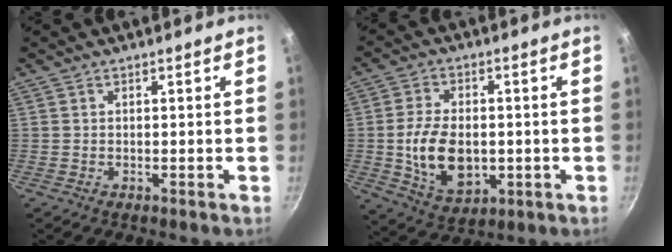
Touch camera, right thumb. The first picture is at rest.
{"total": 12.8, "force": [-1.1, 8.2, 9.7], "torque": [-0.162, 0.000, -0.009]}